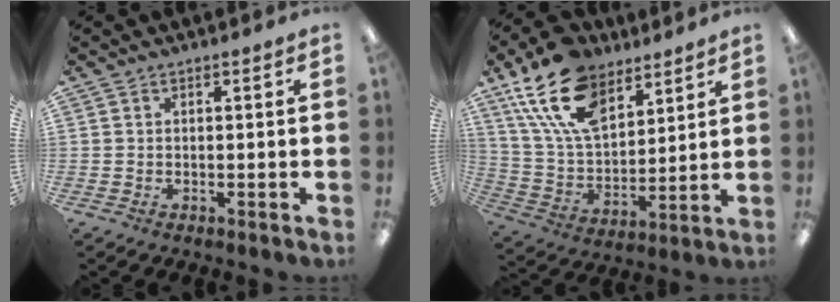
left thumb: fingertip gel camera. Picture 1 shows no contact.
{"total": 18.9, "force": [11.2, 10.8, 10.8], "torque": [-0.225, -0.042, 0.206]}